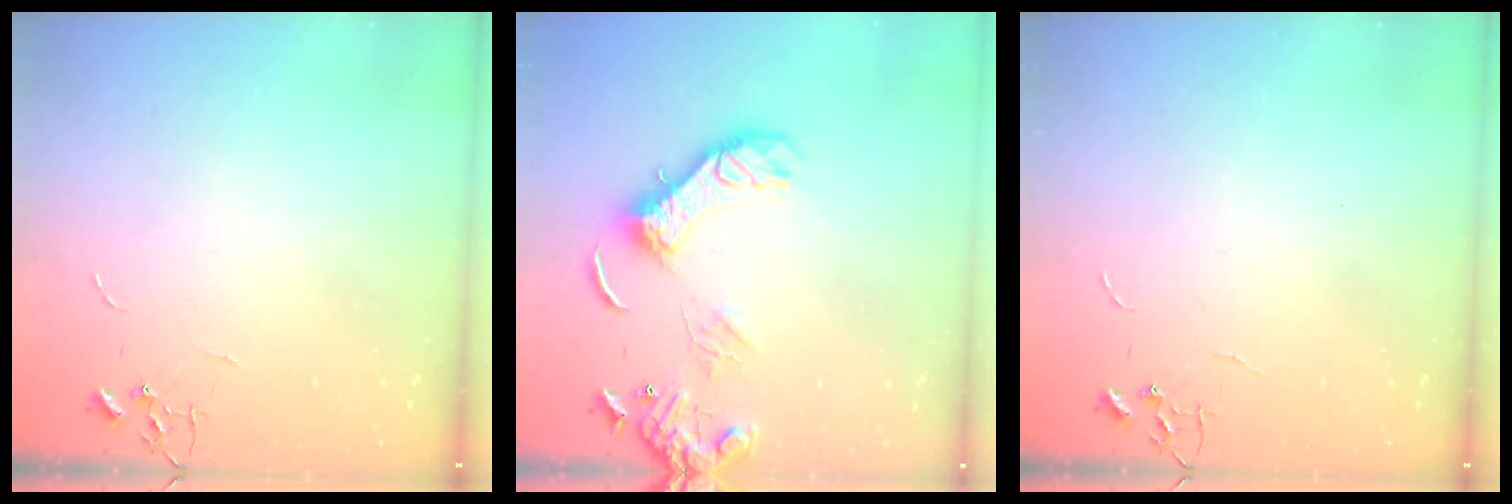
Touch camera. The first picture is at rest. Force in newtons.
{"total": 13.6, "press": 13.4, "slide": 1.8}
{"total": 0.0}